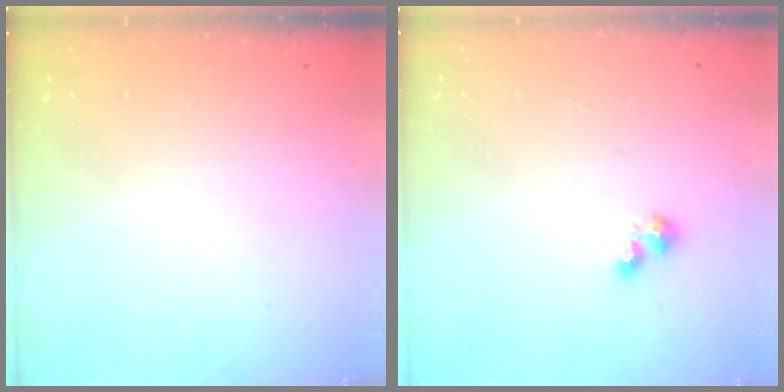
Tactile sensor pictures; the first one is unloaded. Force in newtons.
{"total": 3.0, "press": 3.0, "slide": 0.3}